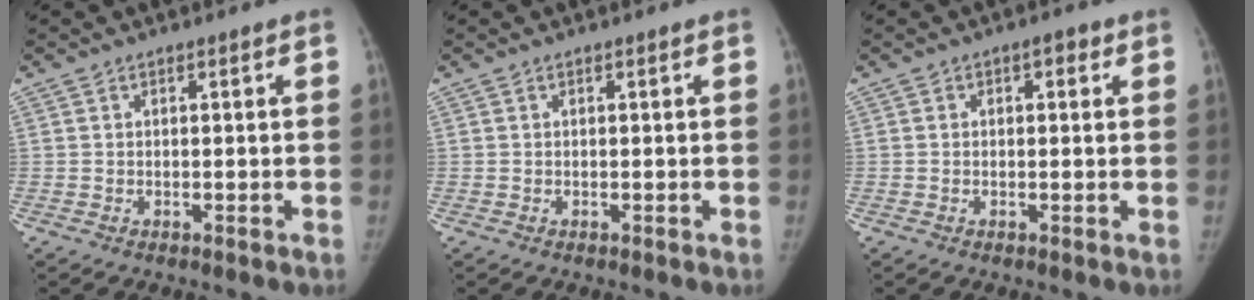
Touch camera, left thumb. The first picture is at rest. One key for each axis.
{"total": 0.0}
{"total": 2.2, "fx": 0.7, "fy": 1.3, "fz": 1.7, "tx": -0.009, "ty": 0.003, "tz": 0.003}